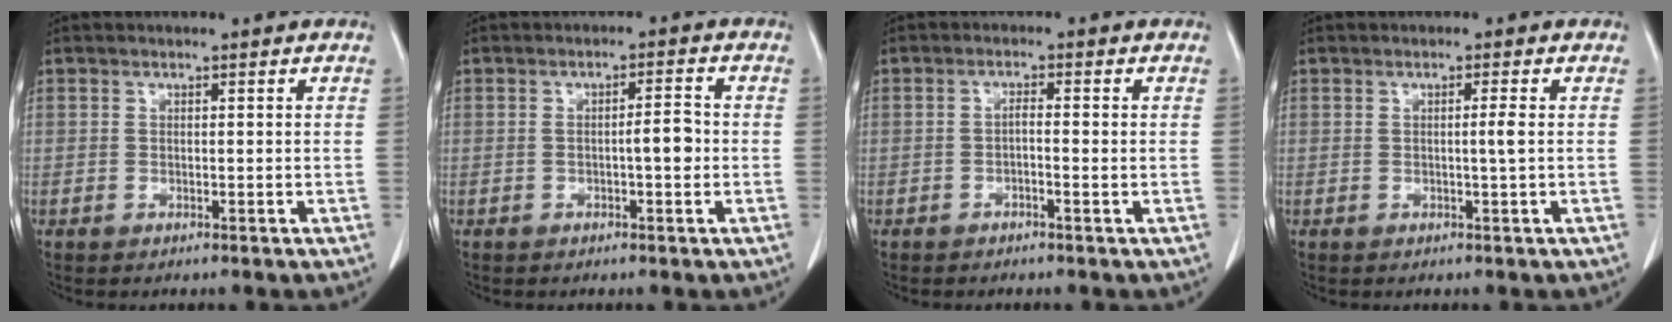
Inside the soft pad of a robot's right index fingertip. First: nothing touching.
{"total": 3.0, "force": [-0.6, 0.4, 2.9], "torque": [-0.044, 0.004, -0.011]}
{"total": 1.8, "force": [-0.4, 0.2, 1.7], "torque": [-0.031, 0.007, -0.008]}
{"total": 1.4, "force": [0.0, -0.4, 1.3], "torque": [-0.023, -0.001, -0.001]}